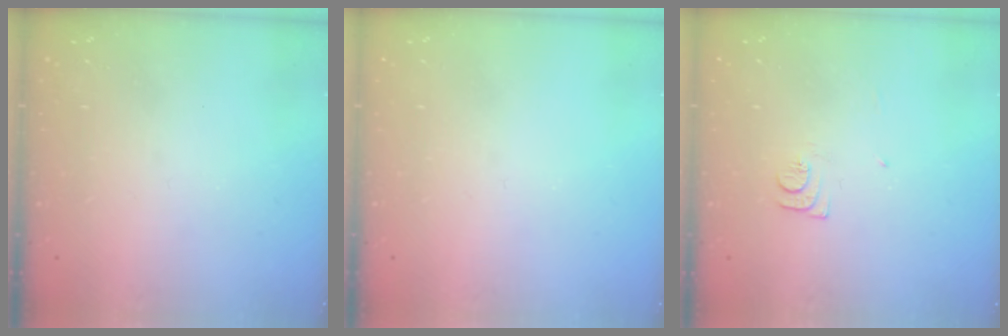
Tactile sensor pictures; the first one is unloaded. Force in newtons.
{"total": 0.0}
{"total": 5.9, "press": 5.9, "slide": 0.5}